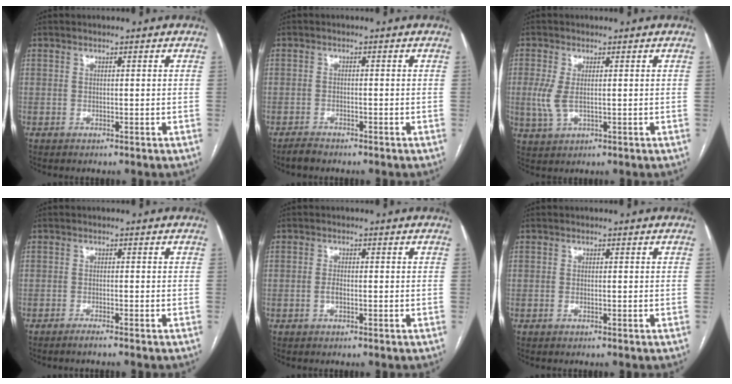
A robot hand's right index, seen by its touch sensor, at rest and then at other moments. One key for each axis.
{"total": 1.9, "fx": -1.7, "fy": 0.6, "fz": 0.6, "tx": -0.022, "ty": -0.002, "tz": -0.028}
{"total": 4.1, "fx": 0.0, "fy": 1.8, "fz": 3.6, "tx": -0.094, "ty": -0.008, "tz": 0.005}
{"total": 1.6, "fx": -1.4, "fy": -0.4, "fz": 0.8, "tx": -0.014, "ty": 0.000, "tz": -0.025}
{"total": 1.2, "fx": -0.2, "fy": 0.5, "fz": 1.1, "tx": -0.025, "ty": 0.003, "tz": -0.005}
{"total": 0.0}